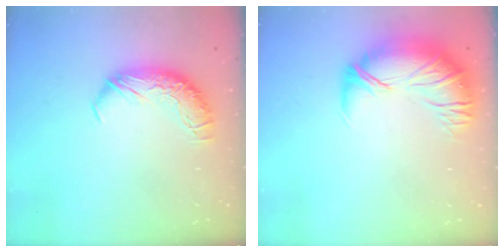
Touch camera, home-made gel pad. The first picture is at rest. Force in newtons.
{"total": 3.5, "press": 1.5, "slide": 3.2}